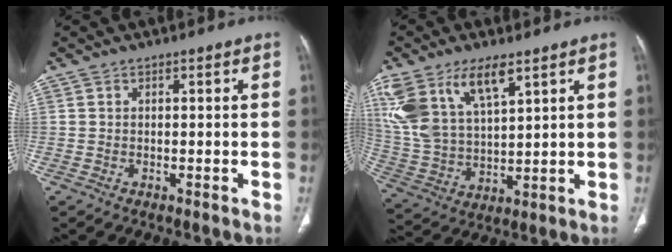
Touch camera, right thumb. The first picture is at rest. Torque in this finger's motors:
{"motor_torque": [1.55, 2.90, 1.66, 0.95, 0.18]}